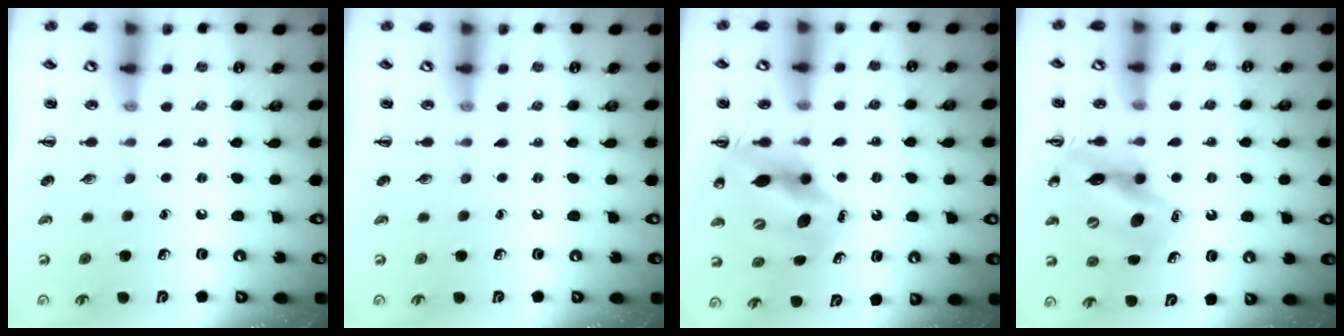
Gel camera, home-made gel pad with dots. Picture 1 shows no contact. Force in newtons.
{"total": 0.0}
{"total": 14.7, "press": 14.1, "slide": 4.2}
{"total": 13.3, "press": 12.7, "slide": 4.0}